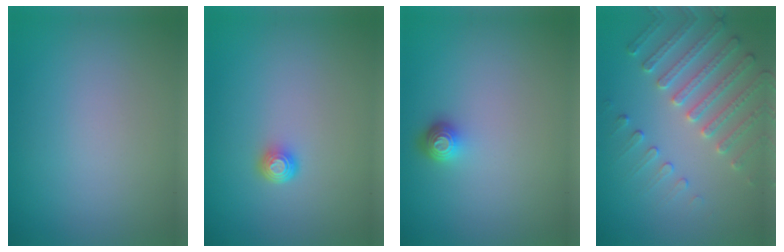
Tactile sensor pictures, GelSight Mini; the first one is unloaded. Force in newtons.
{"total": 1.5, "press": 1.1, "slide": 1.0}
{"total": 1.6, "press": 1.1, "slide": 1.0}
{"total": 3.7, "press": 3.7, "slide": 0.3}